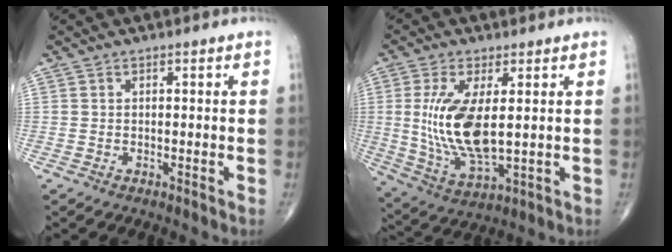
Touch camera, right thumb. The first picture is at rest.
{"total": 13.7, "force": [1.4, 5.5, 12.5], "torque": [-0.259, -0.023, 0.039]}